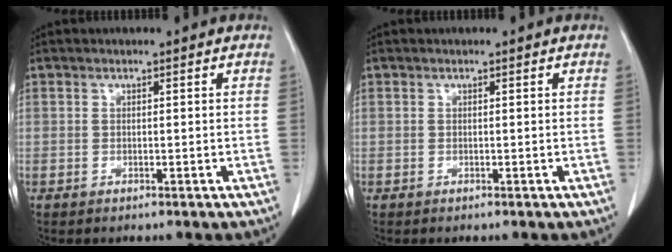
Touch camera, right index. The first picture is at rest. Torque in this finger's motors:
{"motor_torque": [0.15, -0.11, -0.02, 0.01]}